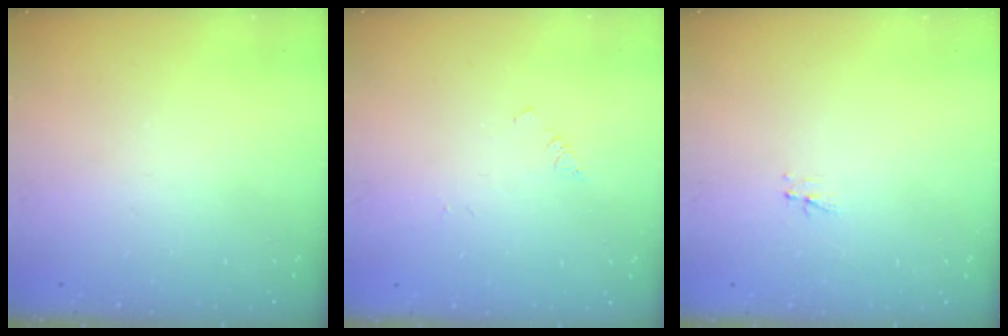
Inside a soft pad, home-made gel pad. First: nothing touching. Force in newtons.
{"total": 1.0, "press": 0.9, "slide": 0.2}
{"total": 3.0, "press": 3.0, "slide": 0.3}